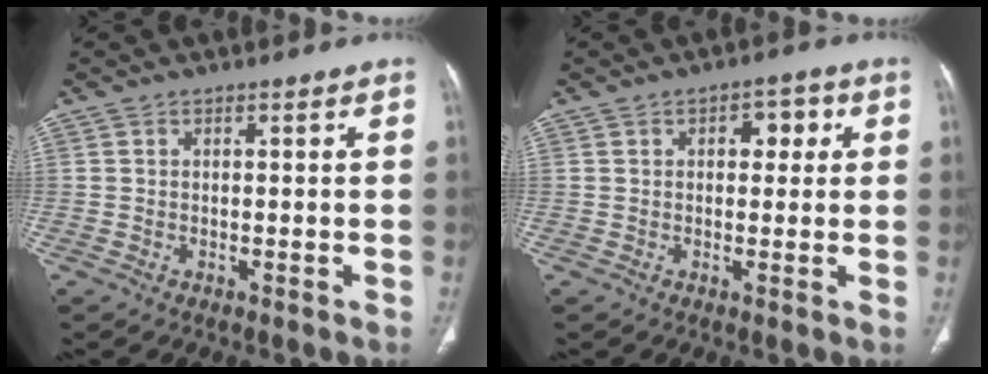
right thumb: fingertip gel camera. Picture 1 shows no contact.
{"total": 4.4, "force": [1.1, 2.8, 3.1], "torque": [-0.017, 0.005, 0.010]}